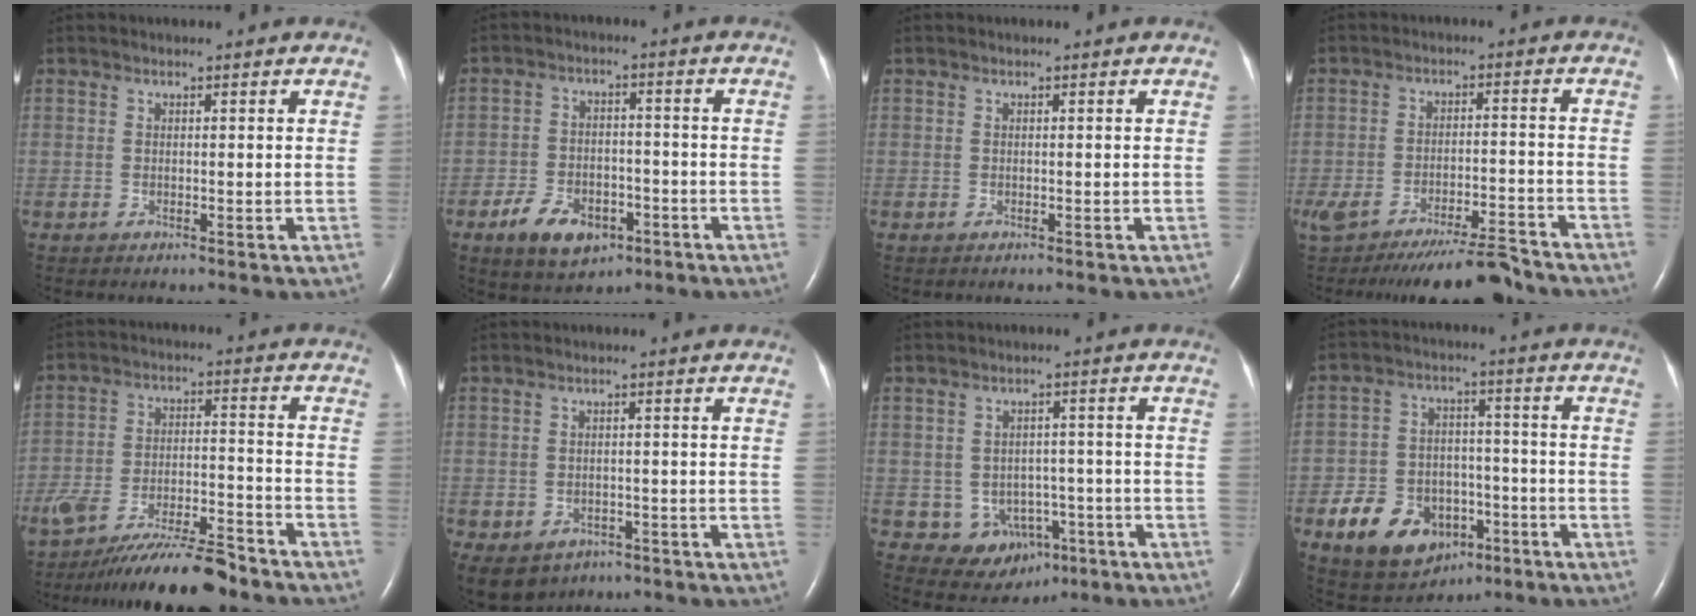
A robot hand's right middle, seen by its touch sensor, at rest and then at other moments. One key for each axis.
{"total": 8.3, "fx": -4.4, "fy": 4.9, "fz": 5.0, "tx": -0.093, "ty": 0.001, "tz": -0.068}
{"total": 0.0}
{"total": 14.3, "fx": -12.9, "fy": 2.2, "fz": 5.9, "tx": -0.117, "ty": -0.012, "tz": -0.194}
{"total": 14.6, "fx": -12.6, "fy": 1.6, "fz": 7.2, "tx": -0.131, "ty": -0.009, "tz": -0.207}
{"total": 8.3, "fx": -4.5, "fy": 6.4, "fz": 2.7, "tx": -0.075, "ty": 0.001, "tz": -0.055}
{"total": 6.8, "fx": -2.5, "fy": 5.7, "fz": 2.6, "tx": -0.037, "ty": 0.014, "tz": -0.022}
{"total": 12.0, "fx": -5.7, "fy": 8.2, "fz": 6.7, "tx": -0.128, "ty": 0.011, "tz": -0.084}